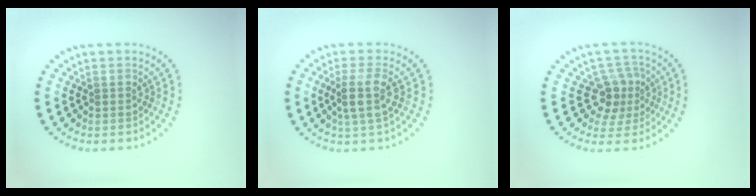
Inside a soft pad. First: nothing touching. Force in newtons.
{"total": 2.8, "press": 2.4, "slide": 1.5}
{"total": 3.2, "press": 2.7, "slide": 1.7}